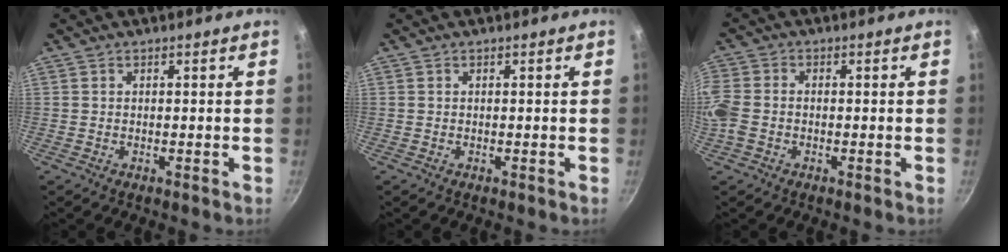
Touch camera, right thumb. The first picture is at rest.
{"total": 0.0}
{"total": 6.3, "force": [-1.7, 4.7, 3.8], "torque": [-0.091, 0.006, -0.047]}